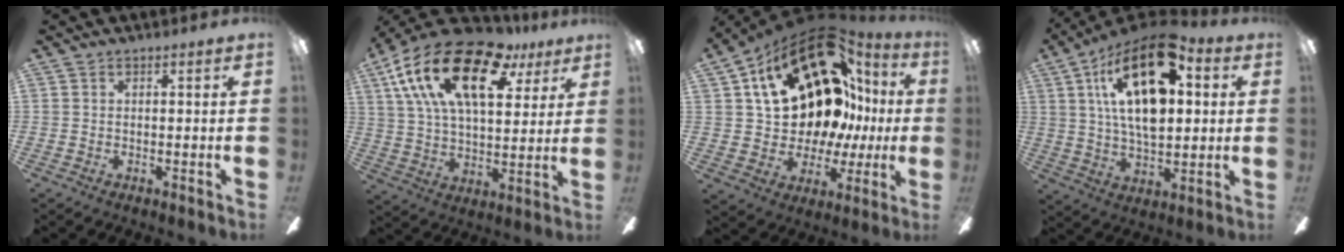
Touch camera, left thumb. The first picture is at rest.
{"total": 23.7, "force": [12.3, 11.4, 16.7], "torque": [-0.302, -0.048, 0.206]}
{"total": 25.7, "force": [11.6, 15.5, 16.9], "torque": [-0.293, -0.077, 0.226]}
{"total": 22.6, "force": [8.5, 11.1, 17.7], "torque": [-0.317, -0.030, 0.135]}